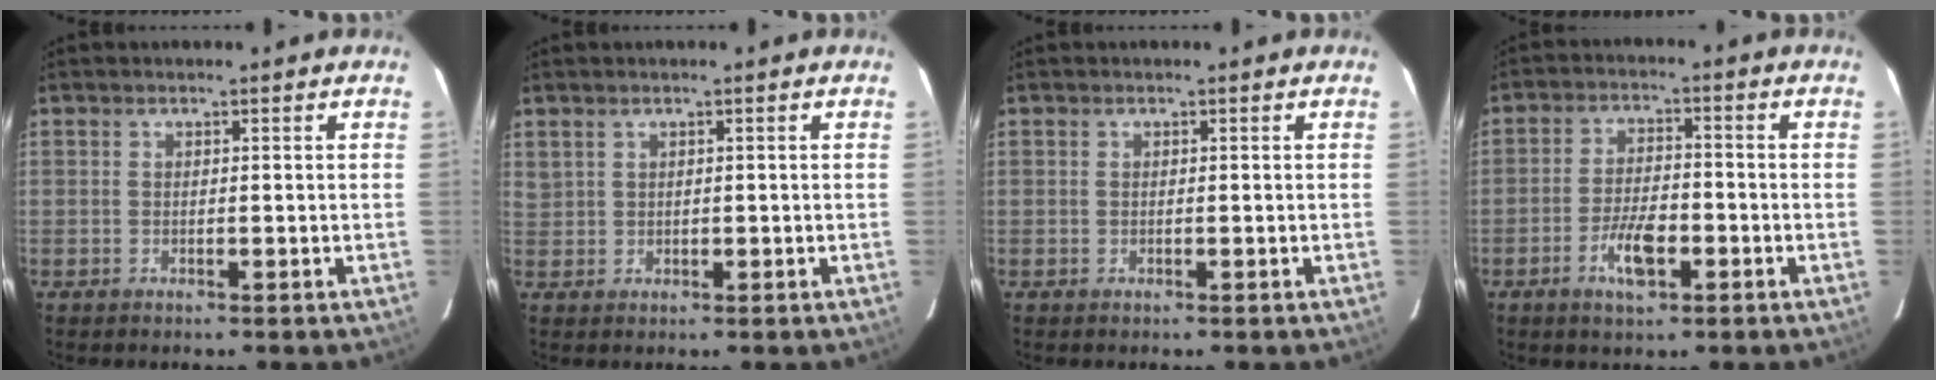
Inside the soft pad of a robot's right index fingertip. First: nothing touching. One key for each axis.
{"total": 1.5, "fx": 0.9, "fy": 1.0, "fz": 0.5, "tx": -0.010, "ty": 0.005, "tz": 0.024}
{"total": 0.0}
{"total": 6.3, "fx": -2.7, "fy": 2.2, "fz": 5.3, "tx": -0.101, "ty": -0.001, "tz": -0.047}